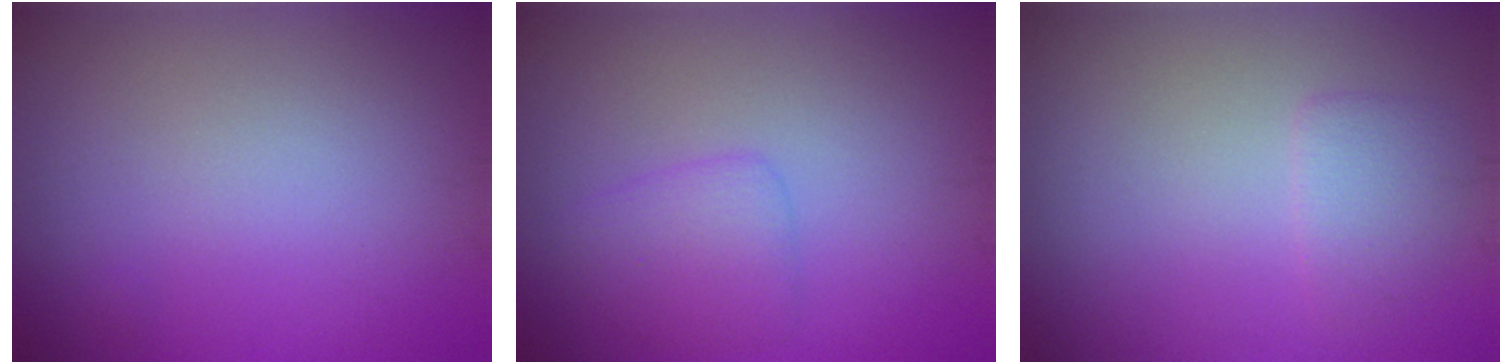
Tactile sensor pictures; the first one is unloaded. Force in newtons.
{"total": 2.2, "press": 2.2, "slide": 0.1}
{"total": 1.7, "press": 1.6, "slide": 0.2}